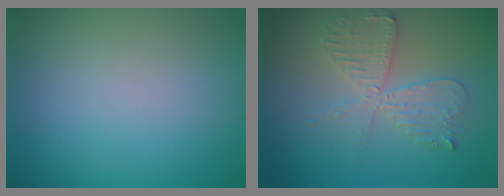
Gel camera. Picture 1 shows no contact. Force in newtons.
{"total": 4.0, "press": 3.6, "slide": 1.8}